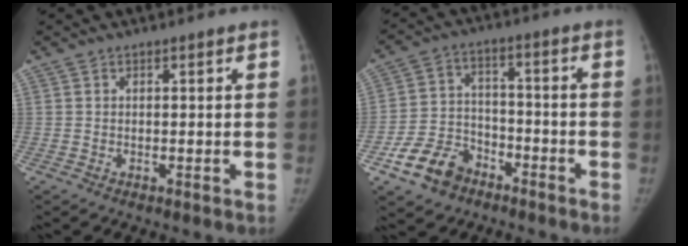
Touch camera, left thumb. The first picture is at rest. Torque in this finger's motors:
{"motor_torque": [-0.74, 2.34, -0.21, 0.35, 0.20]}